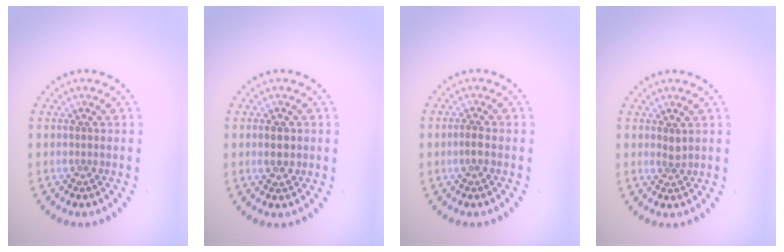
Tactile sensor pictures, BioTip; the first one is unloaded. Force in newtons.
{"total": 1.6, "press": 1.6, "slide": 0.0}
{"total": 1.0, "press": 0.9, "slide": 0.4}
{"total": 0.9, "press": 0.6, "slide": 0.7}